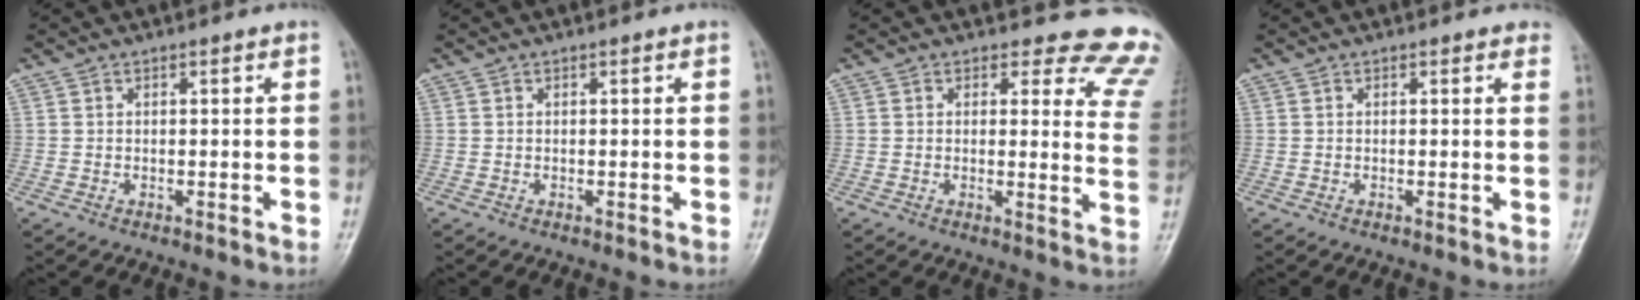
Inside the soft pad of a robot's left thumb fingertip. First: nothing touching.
{"total": 0.0}
{"total": 12.8, "force": [11.9, 4.3, 1.3], "torque": [0.047, -0.111, 0.084]}
{"total": 1.5, "force": [1.3, 0.6, 0.6], "torque": [0.002, -0.003, 0.000]}